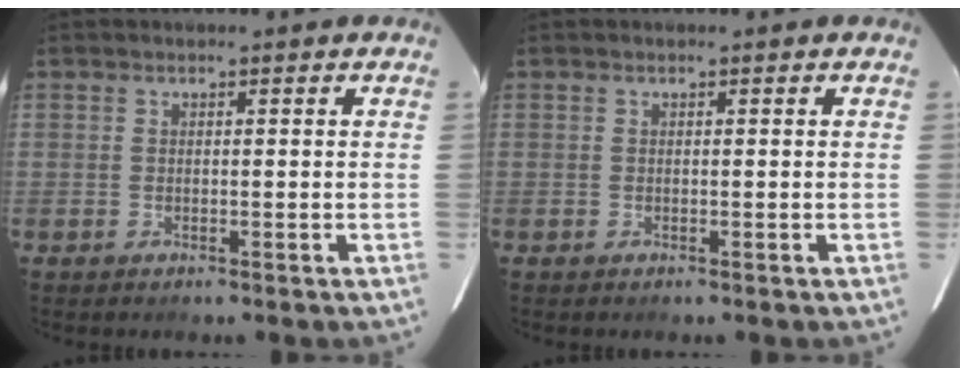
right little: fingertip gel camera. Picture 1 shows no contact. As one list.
[{"total": 0.0}]